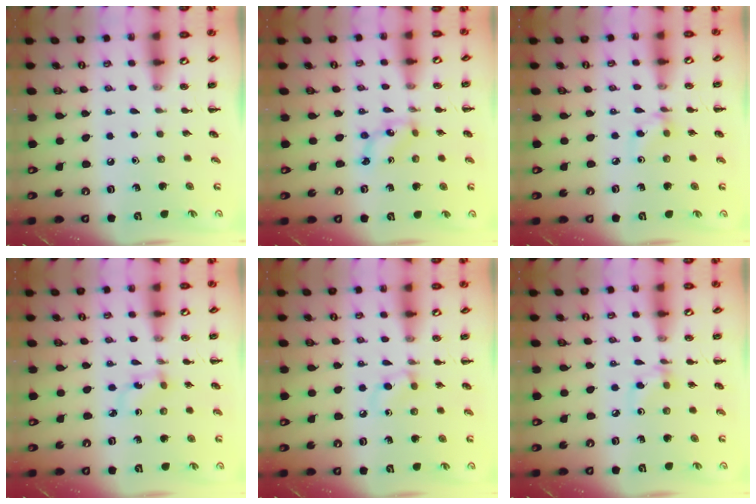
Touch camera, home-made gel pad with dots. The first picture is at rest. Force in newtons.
{"total": 3.1, "press": 3.0, "slide": 0.9}
{"total": 3.1, "press": 2.9, "slide": 1.1}
{"total": 3.1, "press": 2.8, "slide": 1.2}
{"total": 3.9, "press": 3.6, "slide": 1.5}
{"total": 3.7, "press": 3.6, "slide": 0.7}